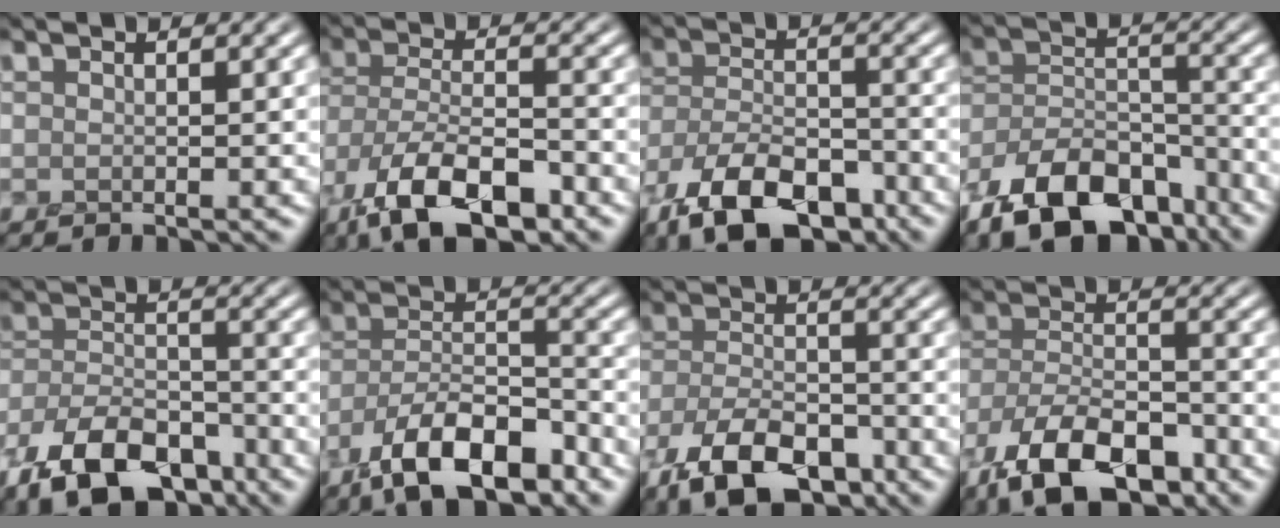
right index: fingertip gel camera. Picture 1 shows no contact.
{"total": 9.2, "force": [-5.9, 3.5, 6.1], "torque": [-0.114, -0.011, -0.116]}
{"total": 8.9, "force": [-6.2, 3.9, 5.2], "torque": [-0.094, -0.017, -0.113]}
{"total": 10.0, "force": [-7.2, 4.7, 5.1], "torque": [-0.081, -0.011, -0.130]}
{"total": 9.0, "force": [-6.4, 4.1, 4.9], "torque": [-0.086, -0.015, -0.118]}
{"total": 9.0, "force": [-6.1, 3.3, 5.7], "torque": [-0.095, -0.007, -0.114]}
{"total": 7.7, "force": [-5.2, 3.5, 4.5], "torque": [-0.083, -0.011, -0.097]}
{"total": 10.2, "force": [-7.1, 4.2, 5.9], "torque": [-0.109, -0.013, -0.134]}